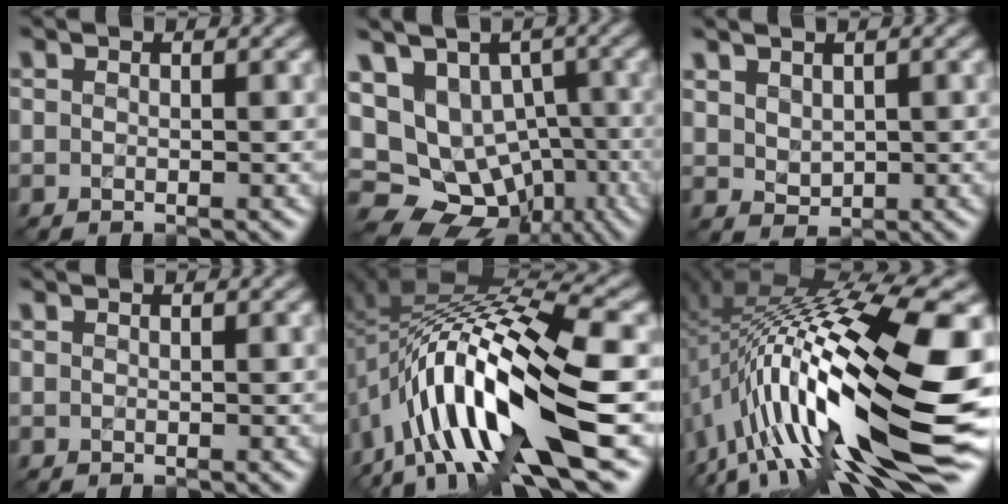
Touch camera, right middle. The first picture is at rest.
{"total": 13.4, "force": [-3.5, 11.2, 6.5], "torque": [-0.123, -0.004, -0.037]}
{"total": 1.9, "force": [0.9, 1.3, 0.9], "torque": [-0.021, -0.005, 0.025]}
{"total": 0.0}
{"total": 14.8, "force": [-4.4, 4.4, 13.4], "torque": [-0.243, 0.013, -0.069]}
{"total": 18.6, "force": [-2.2, 5.8, 17.5], "torque": [-0.316, 0.030, -0.053]}